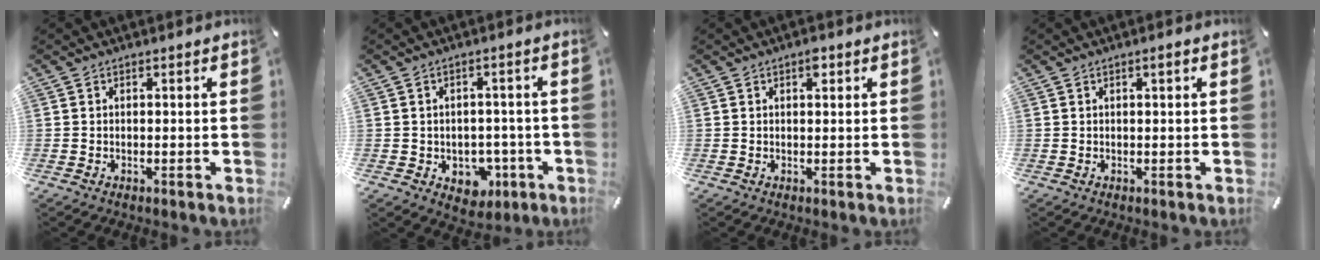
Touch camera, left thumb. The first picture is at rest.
{"total": 6.3, "force": [-1.5, 5.5, 2.7], "torque": [-0.020, 0.006, -0.023]}
{"total": 2.1, "force": [0.9, 1.1, 1.6], "torque": [-0.018, -0.002, 0.011]}
{"total": 1.2, "force": [0.3, 0.2, 1.1], "torque": [-0.021, 0.002, 0.005]}